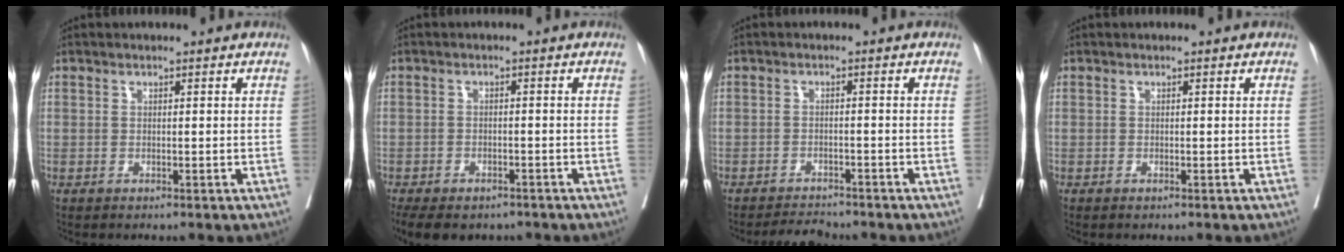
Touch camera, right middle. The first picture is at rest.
{"total": 10.3, "force": [-7.7, 5.0, 4.8], "torque": [-0.098, -0.008, -0.104]}
{"total": 3.0, "force": [-3.0, 0.1, -0.1], "torque": [0.000, -0.014, -0.050]}
{"total": 0.0}